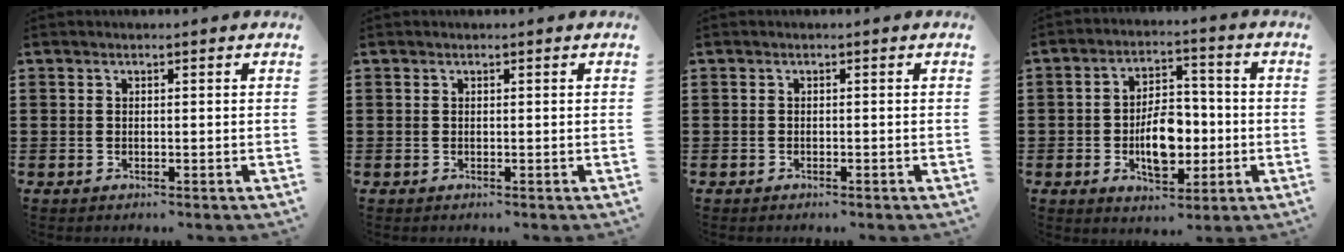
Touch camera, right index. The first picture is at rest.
{"total": 0.0}
{"total": 0.6, "force": [-0.5, 0.2, 0.1], "torque": [-0.004, 0.000, -0.011]}
{"total": 8.2, "force": [-1.6, 4.7, 6.5], "torque": [-0.088, 0.001, -0.034]}